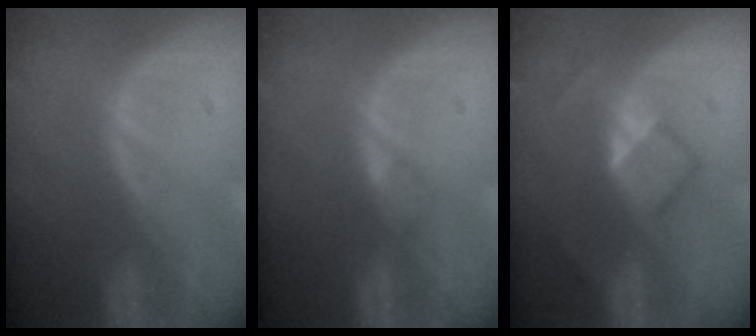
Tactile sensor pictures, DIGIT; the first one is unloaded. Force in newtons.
{"total": 1.4, "press": 1.4, "slide": 0.1}
{"total": 5.1, "press": 4.5, "slide": 2.3}